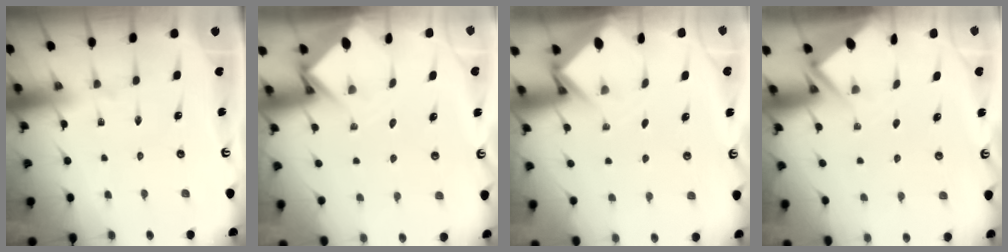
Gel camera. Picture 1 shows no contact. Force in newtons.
{"total": 3.5, "press": 3.4, "slide": 0.3}
{"total": 3.1, "press": 3.1, "slide": 0.2}
{"total": 2.9, "press": 2.8, "slide": 0.4}